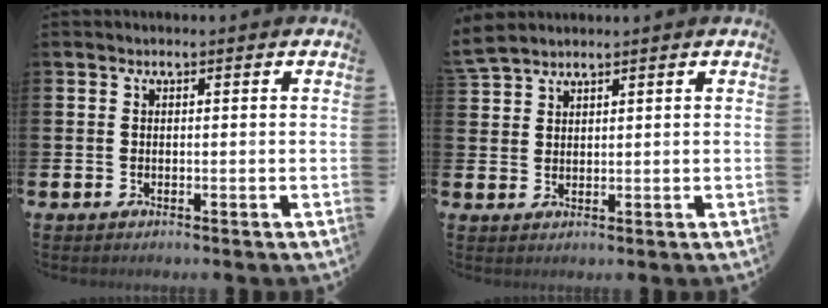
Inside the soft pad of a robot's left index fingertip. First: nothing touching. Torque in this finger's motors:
{"motor_torque": [0.27, -0.44, 0.13, 0.20]}